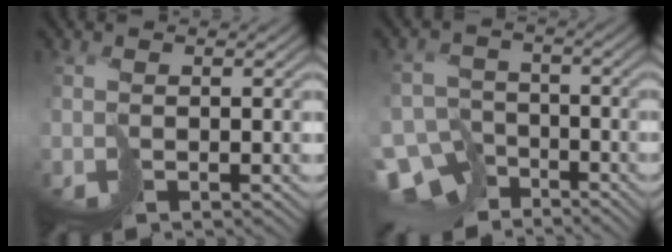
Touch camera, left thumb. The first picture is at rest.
{"total": 9.0, "force": [-7.4, 4.7, 2.1], "torque": [-0.039, -0.018, -0.131]}